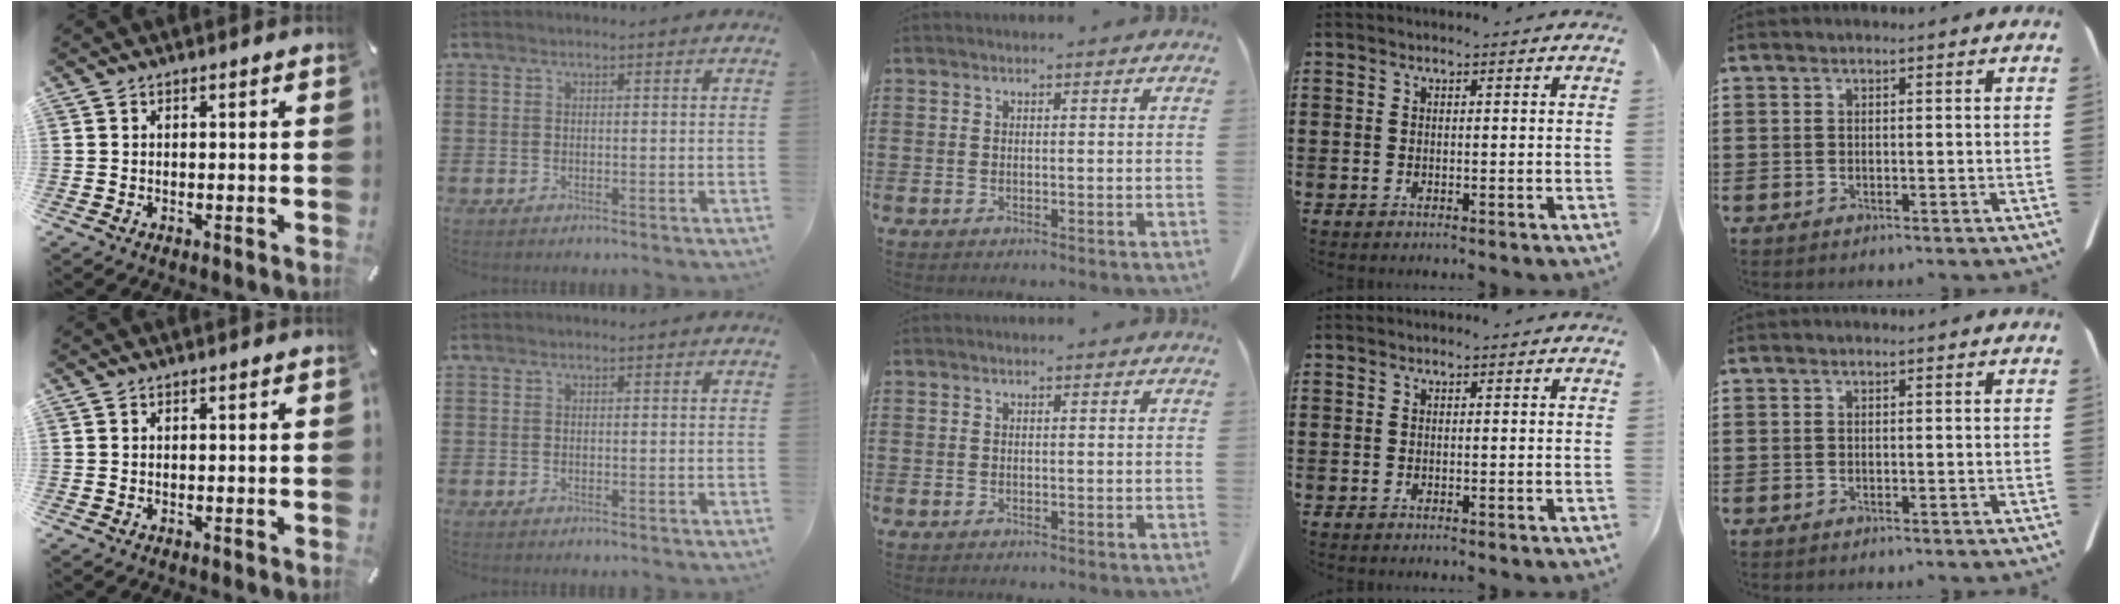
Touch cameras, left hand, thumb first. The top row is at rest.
{}